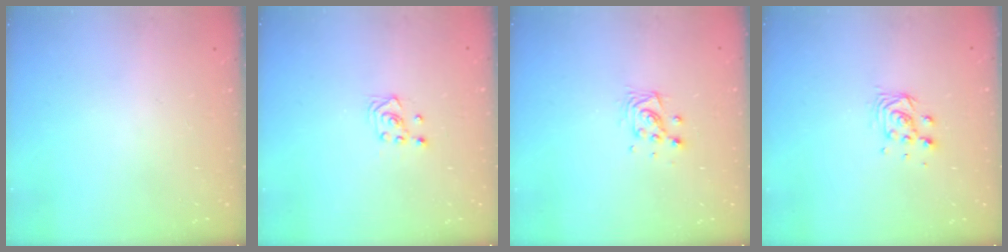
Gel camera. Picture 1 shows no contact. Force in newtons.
{"total": 3.0, "press": 2.6, "slide": 1.5}
{"total": 6.3, "press": 6.3, "slide": 0.3}
{"total": 5.2, "press": 5.2, "slide": 0.3}